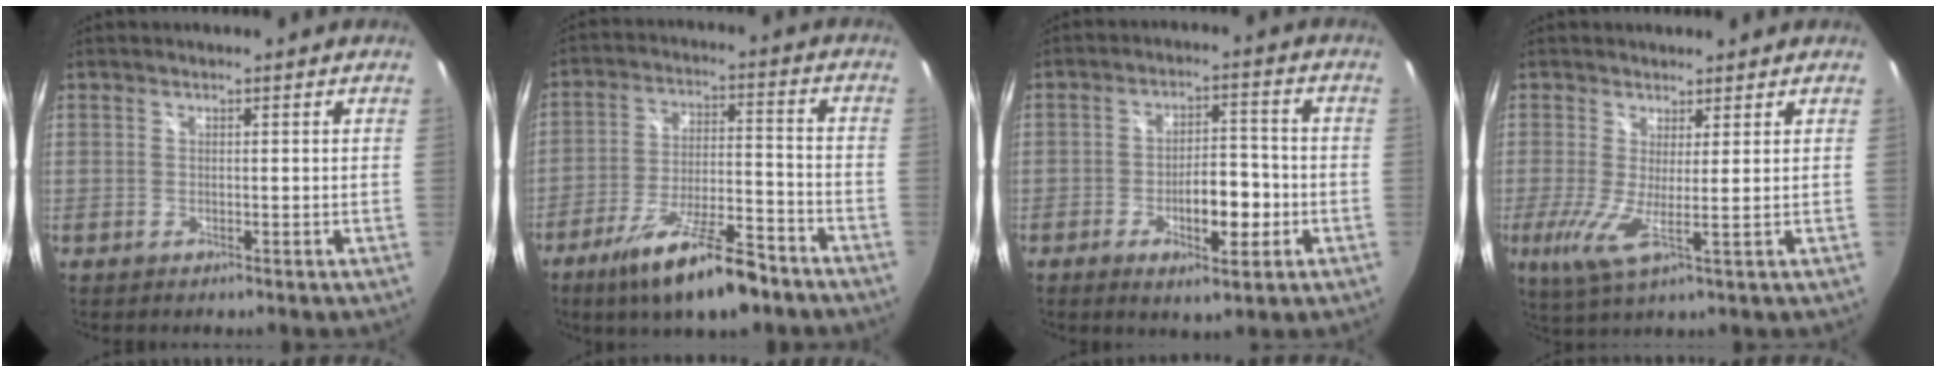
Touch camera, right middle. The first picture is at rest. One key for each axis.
{"total": 15.3, "fx": -10.9, "fy": 3.6, "fz": 10.1, "tx": -0.191, "ty": -0.017, "tz": -0.179}
{"total": 8.5, "fx": -3.0, "fy": 3.2, "fz": 7.3, "tx": -0.125, "ty": 0.005, "tz": -0.039}
{"total": 5.1, "fx": 0.7, "fy": -0.2, "fz": 5.0, "tx": -0.099, "ty": -0.015, "tz": 0.004}